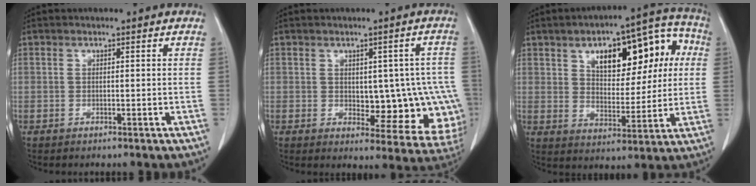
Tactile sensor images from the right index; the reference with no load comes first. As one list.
[{"total": 11.7, "force": [-1.1, 5.9, 10.1], "torque": [-0.095, 0.013, 0.005]}, {"total": 16.2, "force": [5.0, 7.5, 13.5], "torque": [-0.172, 0.044, 0.076]}]